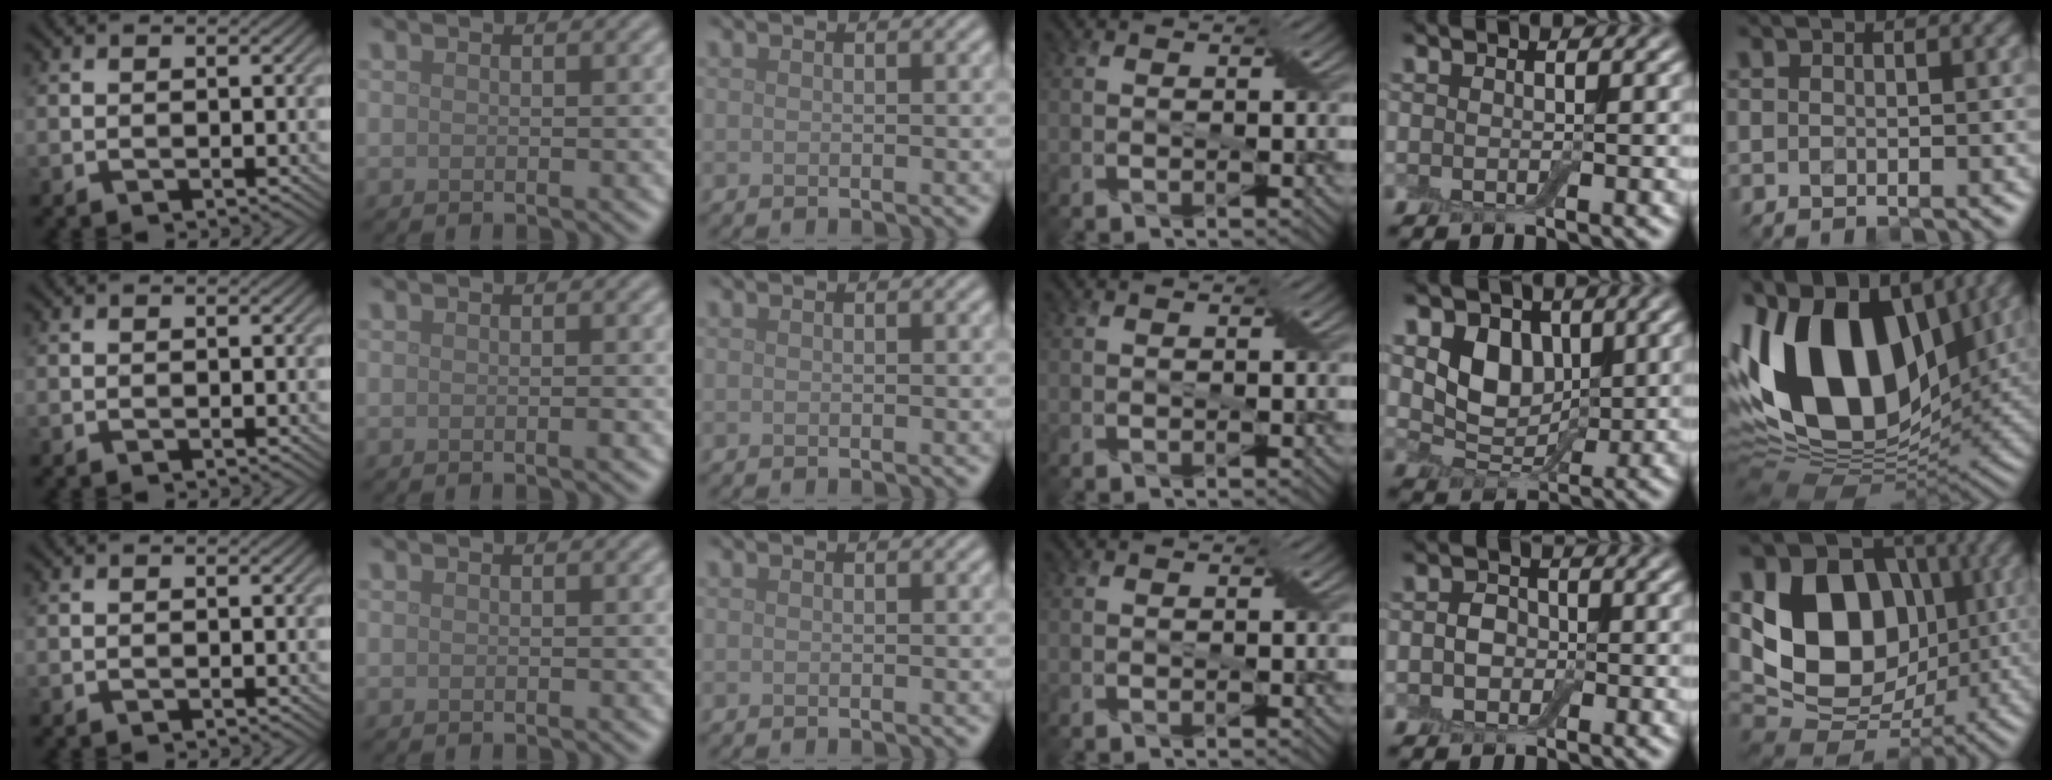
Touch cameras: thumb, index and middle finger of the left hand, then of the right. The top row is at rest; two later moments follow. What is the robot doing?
{"motion": "extract", "object": "drawer"}